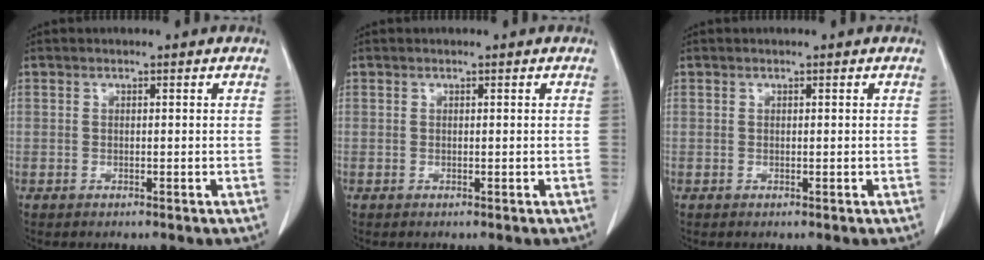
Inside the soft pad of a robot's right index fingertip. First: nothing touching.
{"total": 0.0}
{"total": 0.0}